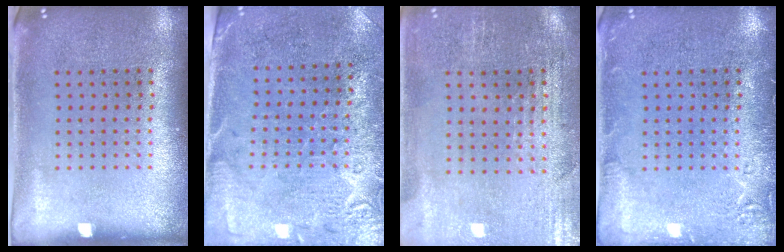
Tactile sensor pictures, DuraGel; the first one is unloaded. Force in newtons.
{"total": 2.7, "press": 2.4, "slide": 1.3}
{"total": 0.6, "press": 0.5, "slide": 0.3}
{"total": 2.0, "press": 2.0, "slide": 0.4}